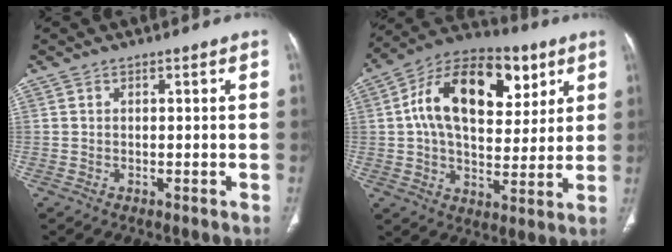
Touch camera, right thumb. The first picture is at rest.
{"total": 21.4, "force": [6.7, 12.9, 15.8], "torque": [-0.224, 0.004, 0.100]}